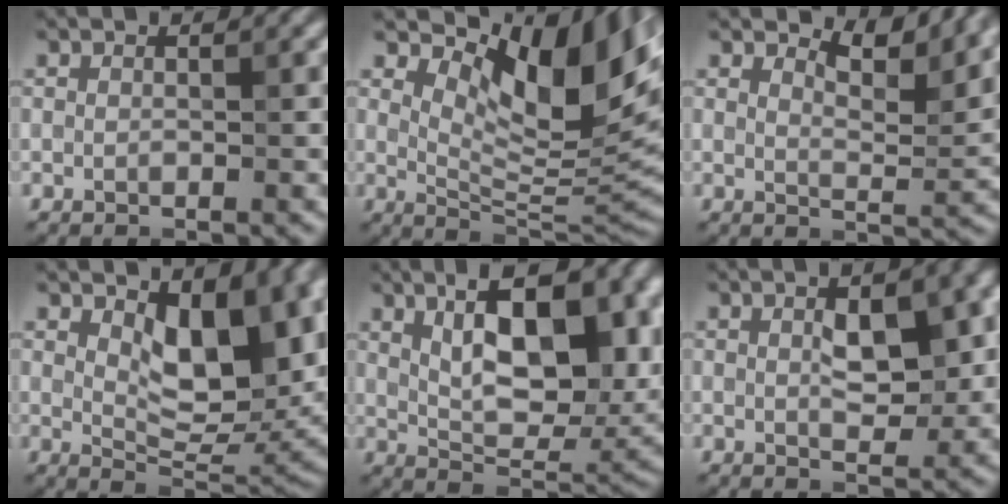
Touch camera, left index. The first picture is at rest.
{"total": 12.1, "force": [5.1, 5.0, 9.7], "torque": [-0.138, -0.003, 0.093]}
{"total": 5.7, "force": [4.9, 1.2, 2.7], "torque": [-0.043, 0.003, 0.070]}
{"total": 9.9, "force": [3.1, 4.8, 8.1], "torque": [-0.120, -0.014, 0.052]}
{"total": 12.5, "force": [4.1, 5.6, 10.4], "torque": [-0.139, 0.006, 0.064]}
{"total": 4.8, "force": [0.8, 2.2, 4.2], "torque": [-0.067, 0.001, 0.015]}